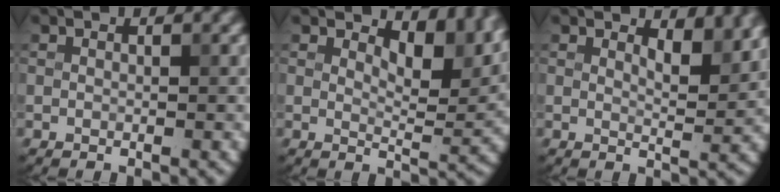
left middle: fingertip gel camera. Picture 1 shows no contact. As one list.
[{"total": 5.8, "force": [3.8, 2.4, 3.7], "torque": [-0.050, -0.006, 0.050]}, {"total": 2.9, "force": [2.1, 0.8, 1.9], "torque": [-0.027, -0.005, 0.031]}]